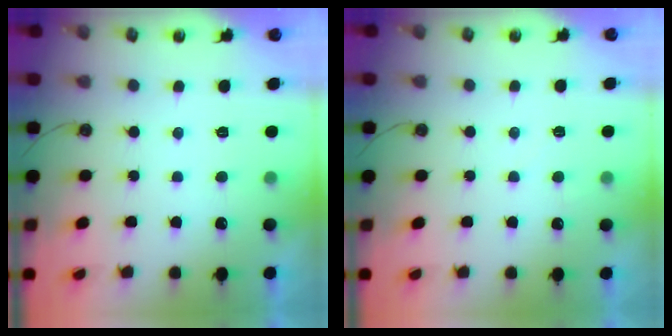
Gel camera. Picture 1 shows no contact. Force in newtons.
{"total": 1.9, "press": 1.9, "slide": 0.3}